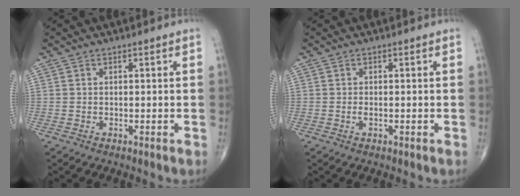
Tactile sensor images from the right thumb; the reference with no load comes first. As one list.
[{"total": 0.9, "force": [-0.2, 0.3, 0.8], "torque": [-0.016, -0.001, -0.004]}]